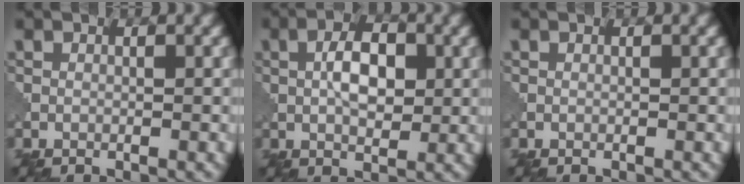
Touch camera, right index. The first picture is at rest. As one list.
[{"total": 4.0, "force": [1.0, 2.1, 3.3], "torque": [-0.062, 0.004, 0.016]}, {"total": 0.0}]